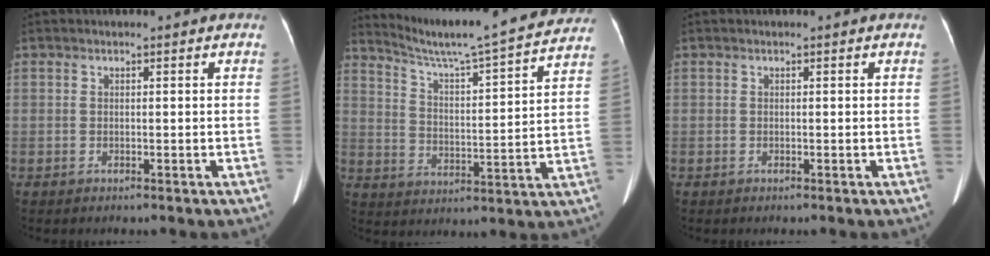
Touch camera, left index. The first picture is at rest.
{"total": 21.3, "force": [19.7, -0.2, 8.2], "torque": [-0.139, -0.032, 0.268]}
{"total": 0.0}